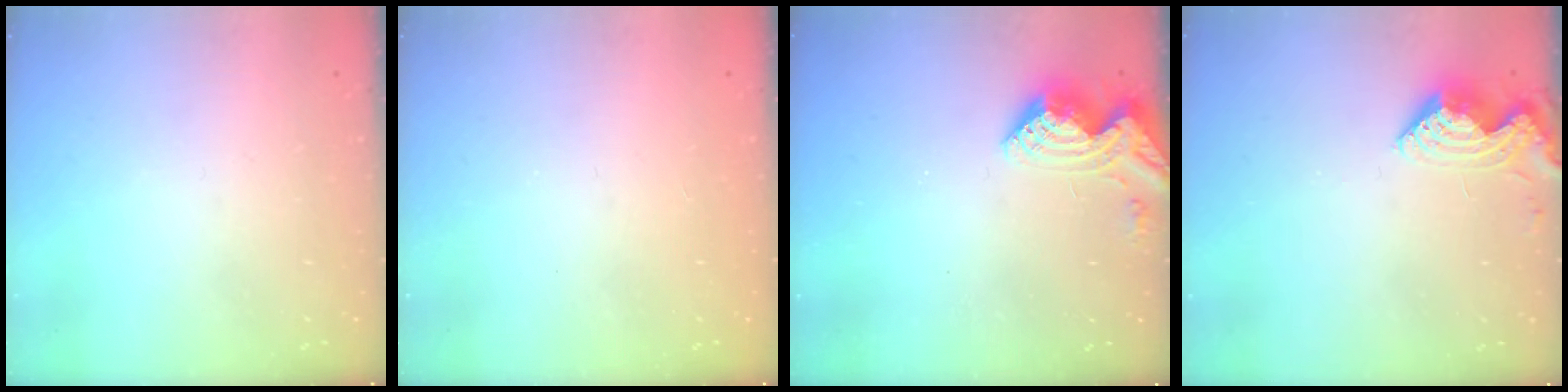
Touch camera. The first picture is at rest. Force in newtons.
{"total": 1.5, "press": 1.2, "slide": 0.9}
{"total": 11.1, "press": 11.1, "slide": 0.8}
{"total": 8.3, "press": 8.3, "slide": 0.6}